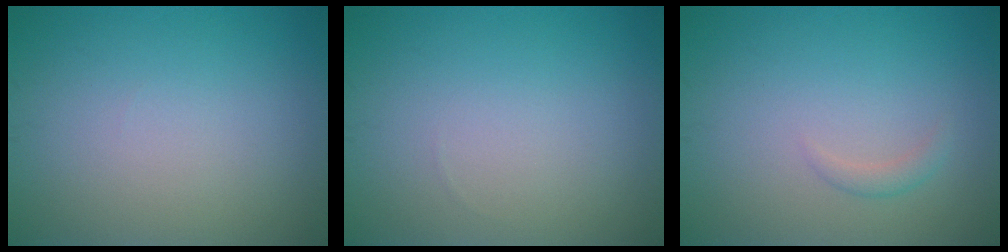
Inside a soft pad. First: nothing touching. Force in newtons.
{"total": 0.0}
{"total": 1.0, "press": 1.0, "slide": 0.0}